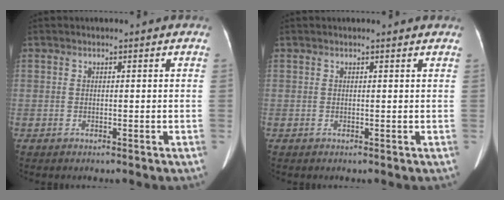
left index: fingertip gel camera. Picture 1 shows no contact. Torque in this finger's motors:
{"motor_torque": [-0.52, 0.51, -0.75, -0.21]}